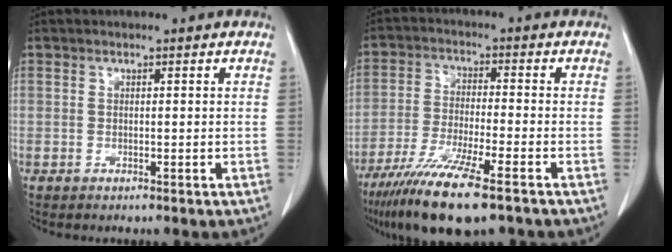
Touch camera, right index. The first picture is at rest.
{"total": 13.2, "force": [-8.9, 1.2, 9.7], "torque": [-0.184, -0.038, -0.154]}